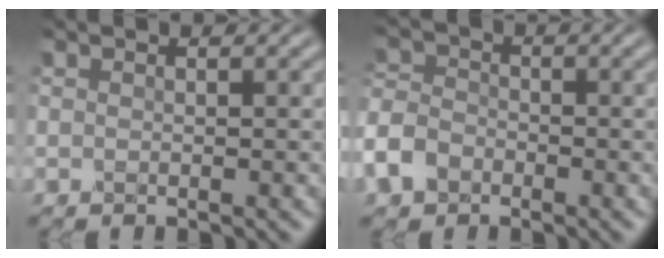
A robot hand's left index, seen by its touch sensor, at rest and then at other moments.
{"total": 4.4, "force": [-2.4, 3.1, 2.0], "torque": [-0.053, 0.000, -0.064]}